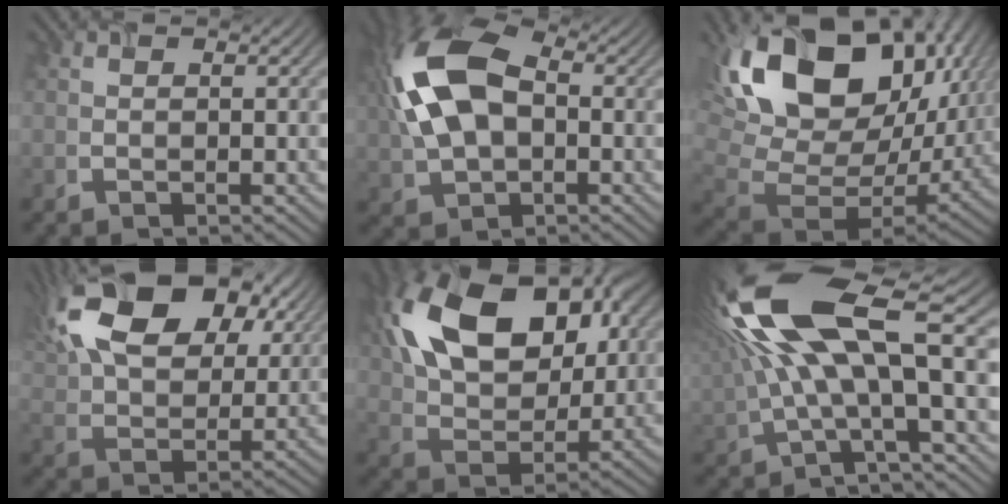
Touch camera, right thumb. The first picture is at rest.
{"total": 14.3, "force": [1.2, 8.9, 11.1], "torque": [-0.261, 0.009, 0.013]}
{"total": 19.6, "force": [7.3, 12.5, 13.1], "torque": [-0.290, 0.004, 0.144]}
{"total": 17.9, "force": [8.8, 10.6, 11.6], "torque": [-0.239, 0.034, 0.138]}
{"total": 17.1, "force": [6.0, 10.8, 11.9], "torque": [-0.247, 0.019, 0.109]}
{"total": 17.1, "force": [3.7, 6.3, 15.4], "torque": [-0.323, -0.007, 0.076]}